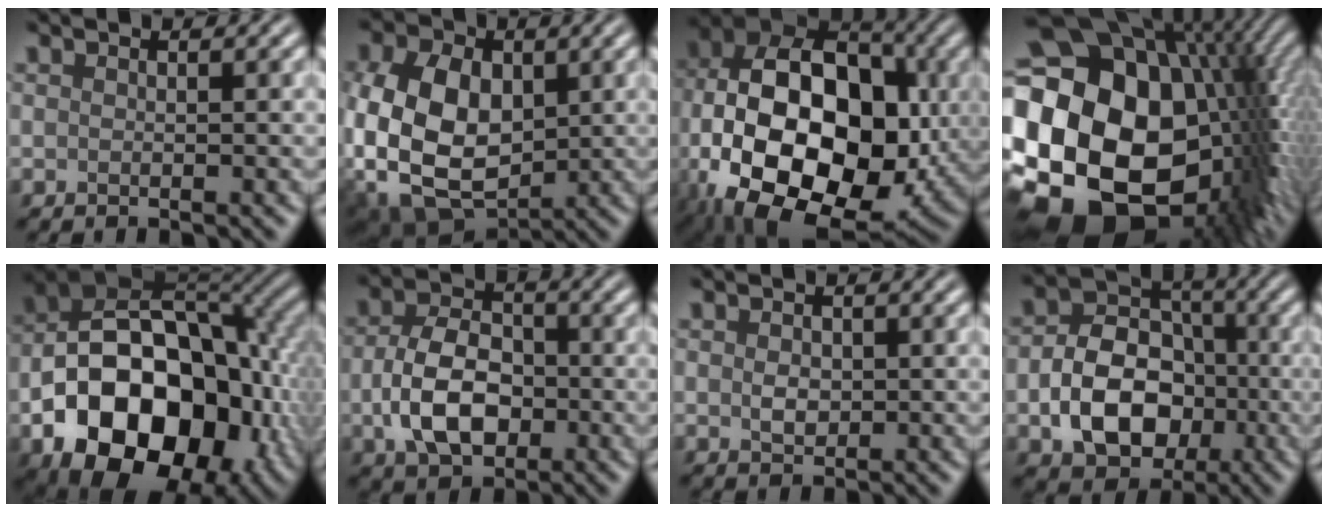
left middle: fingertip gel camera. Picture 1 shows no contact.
{"total": 11.4, "force": [-0.6, 8.2, 7.9], "torque": [-0.174, -0.011, -0.011]}
{"total": 18.8, "force": [-3.0, 12.3, 14.0], "torque": [-0.236, -0.011, -0.044]}
{"total": 23.4, "force": [-1.7, 17.1, 15.8], "torque": [-0.315, -0.025, -0.028]}
{"total": 18.8, "force": [-5.6, 12.5, 12.9], "torque": [-0.200, -0.029, -0.082]}
{"total": 6.7, "force": [-1.4, 4.5, 4.8], "torque": [-0.100, 0.000, -0.028]}
{"total": 1.5, "force": [0.1, 1.1, 1.0], "torque": [-0.021, -0.002, 0.003]}
{"total": 8.3, "force": [-2.2, 6.2, 5.2], "torque": [-0.091, -0.004, -0.037]}